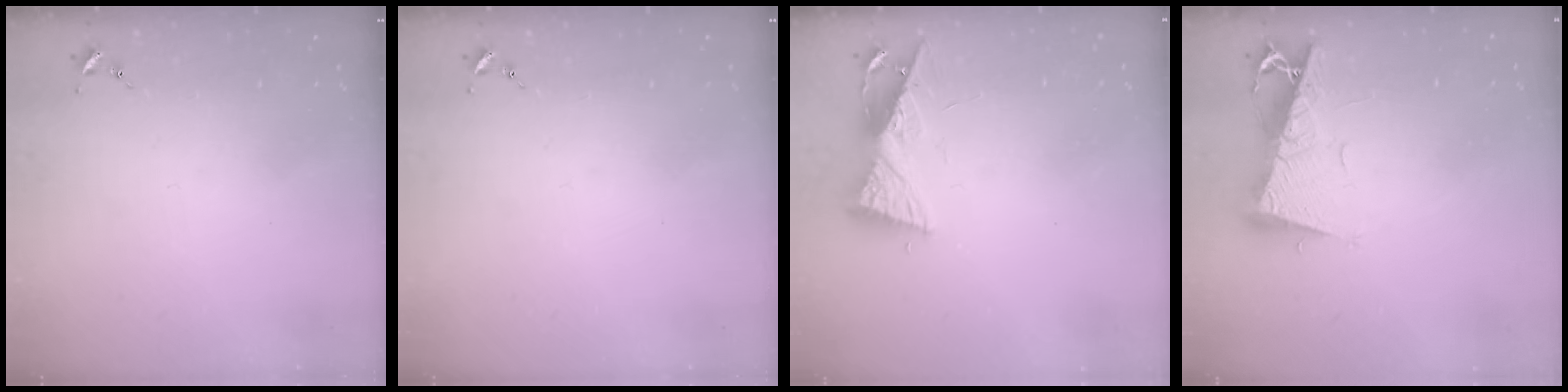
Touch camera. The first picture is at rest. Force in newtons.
{"total": 0.0}
{"total": 8.7, "press": 8.7, "slide": 0.6}
{"total": 10.6, "press": 10.5, "slide": 1.3}